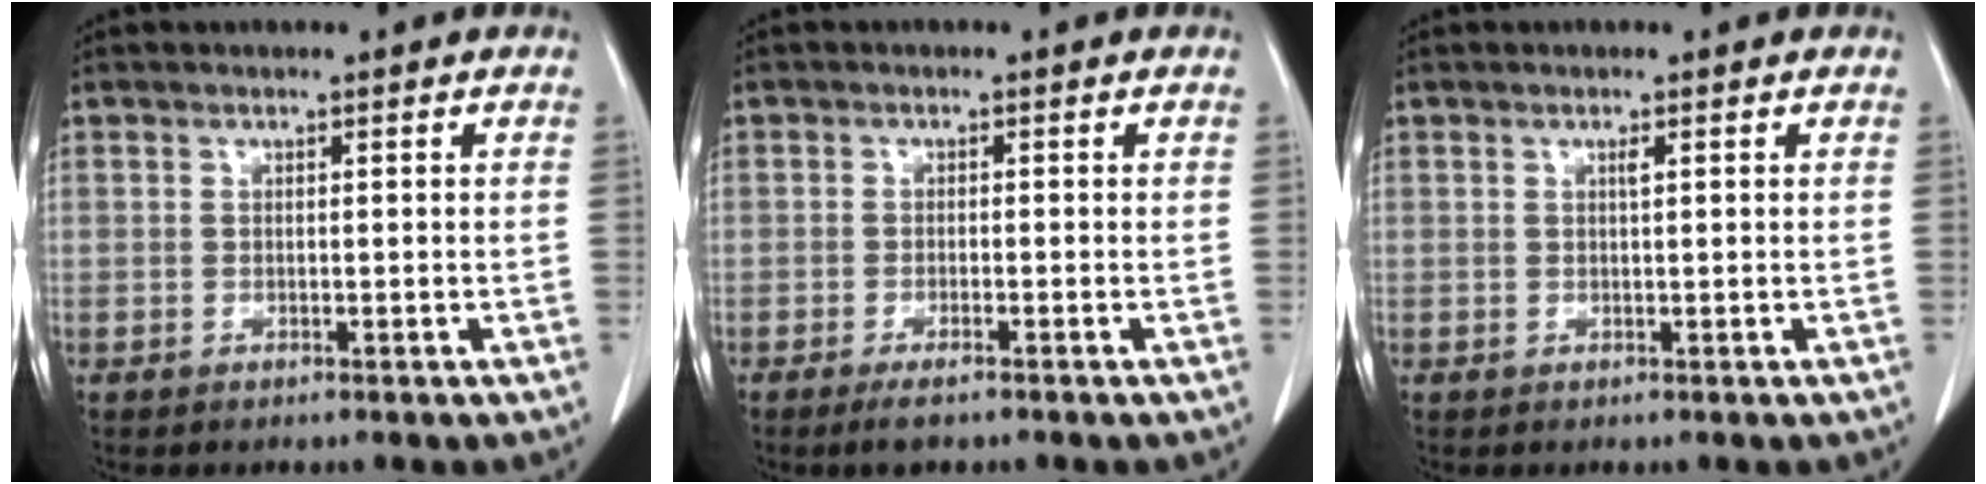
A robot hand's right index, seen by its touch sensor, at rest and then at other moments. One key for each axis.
{"total": 2.5, "fx": -1.8, "fy": 0.3, "fz": 1.7, "tx": -0.035, "ty": -0.005, "tz": -0.031}
{"total": 0.7, "fx": 0.3, "fy": 0.0, "fz": 0.6, "tx": -0.014, "ty": 0.001, "tz": 0.006}